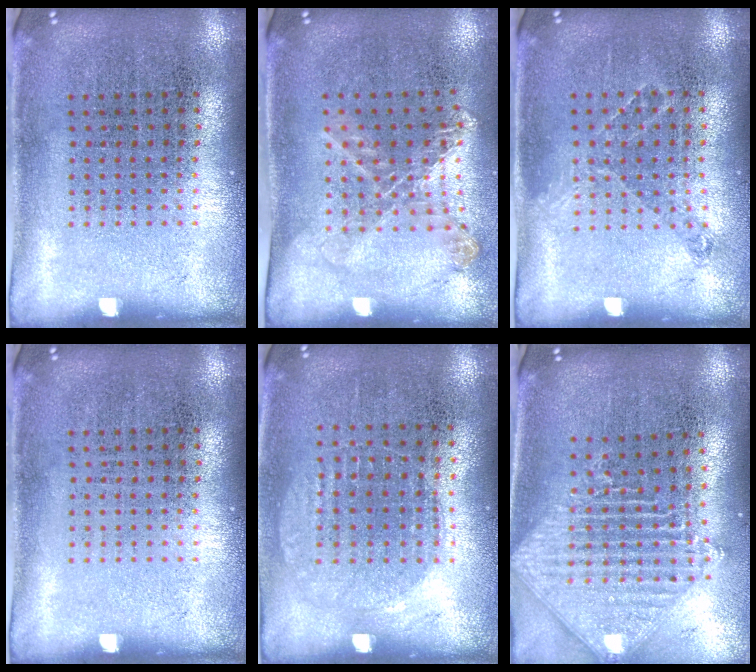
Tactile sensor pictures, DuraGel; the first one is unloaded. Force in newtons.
{"total": 1.1, "press": 1.1, "slide": 0.3}
{"total": 0.8, "press": 0.7, "slide": 0.4}
{"total": 0.0}
{"total": 0.9, "press": 0.9, "slide": 0.3}
{"total": 2.0, "press": 1.7, "slide": 1.2}